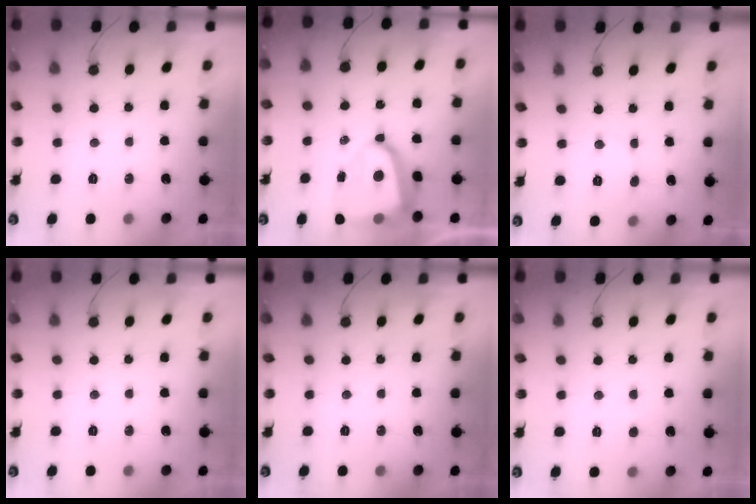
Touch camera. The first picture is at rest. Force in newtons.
{"total": 10.3, "press": 10.2, "slide": 1.6}
{"total": 2.2, "press": 2.2, "slide": 0.2}
{"total": 0.0}
{"total": 0.0}
{"total": 1.7, "press": 1.7, "slide": 0.2}